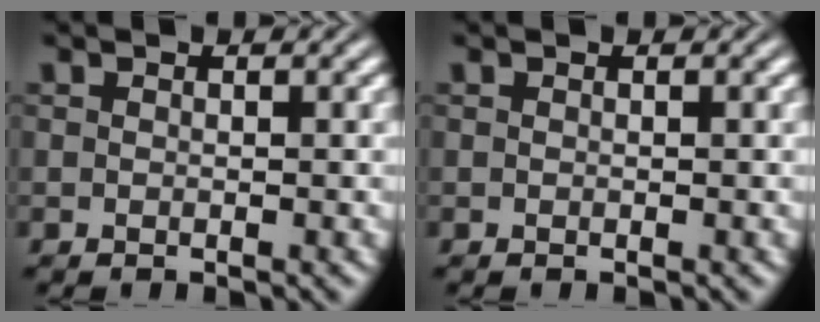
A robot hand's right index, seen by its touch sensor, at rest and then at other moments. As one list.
[{"total": 0.0}]